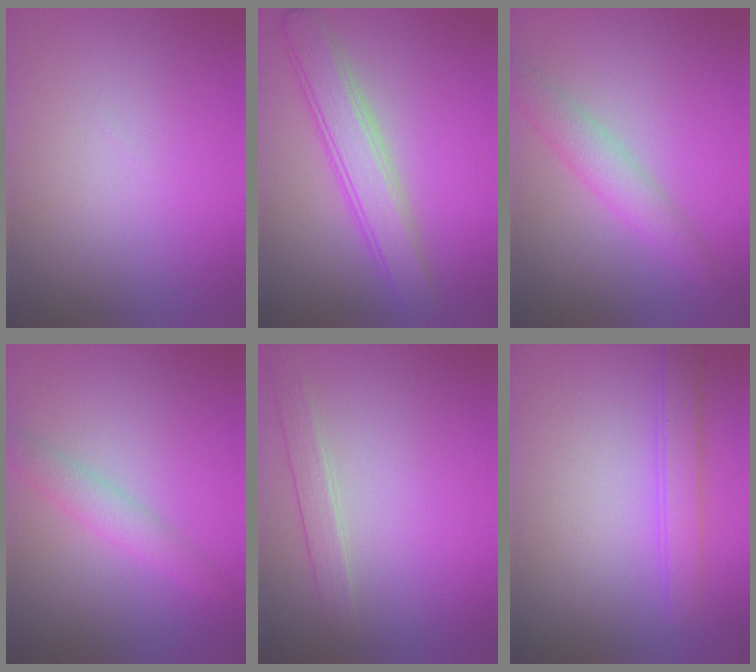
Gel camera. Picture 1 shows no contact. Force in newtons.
{"total": 4.5, "press": 4.5, "slide": 0.3}
{"total": 3.0, "press": 3.0, "slide": 0.3}
{"total": 2.2, "press": 2.2, "slide": 0.0}
{"total": 1.8, "press": 1.8, "slide": 0.1}
{"total": 2.3, "press": 2.3, "slide": 0.2}